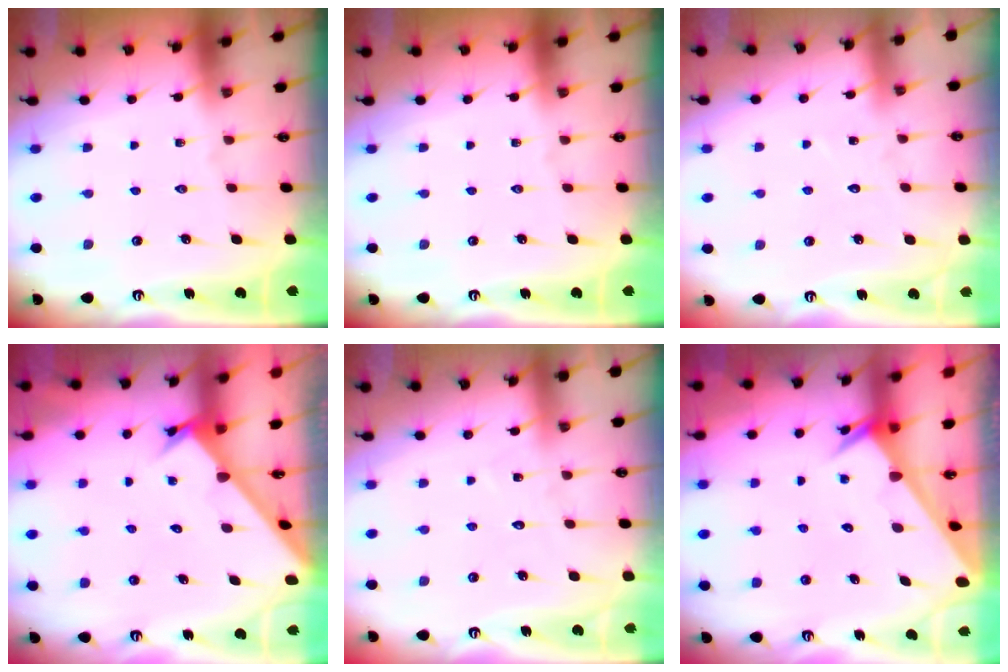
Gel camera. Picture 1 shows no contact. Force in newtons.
{"total": 0.0}
{"total": 5.5, "press": 5.5, "slide": 0.5}
{"total": 2.8, "press": 2.8, "slide": 0.3}
{"total": 6.1, "press": 6.1, "slide": 0.4}
{"total": 2.3, "press": 2.3, "slide": 0.1}